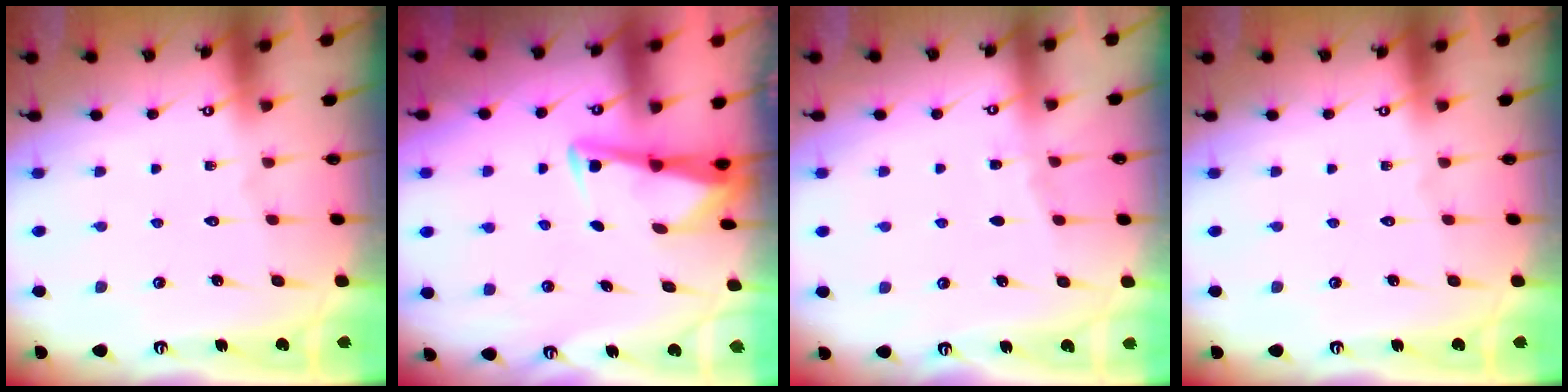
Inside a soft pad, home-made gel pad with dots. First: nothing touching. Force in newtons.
{"total": 3.0, "press": 3.0, "slide": 0.3}
{"total": 3.0, "press": 3.0, "slide": 0.4}
{"total": 0.0}